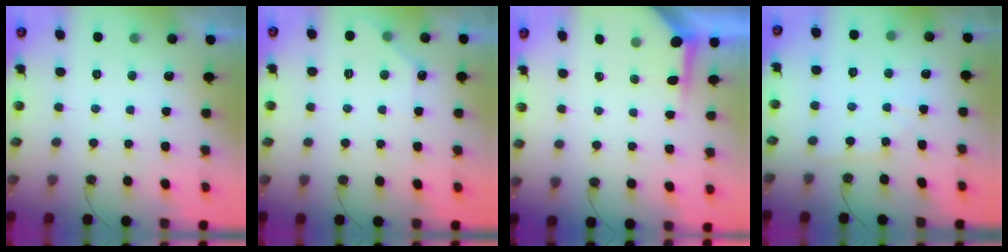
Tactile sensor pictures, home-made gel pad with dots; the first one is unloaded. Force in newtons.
{"total": 4.0, "press": 4.0, "slide": 0.5}
{"total": 3.8, "press": 3.8, "slide": 0.2}
{"total": 3.9, "press": 3.9, "slide": 0.5}